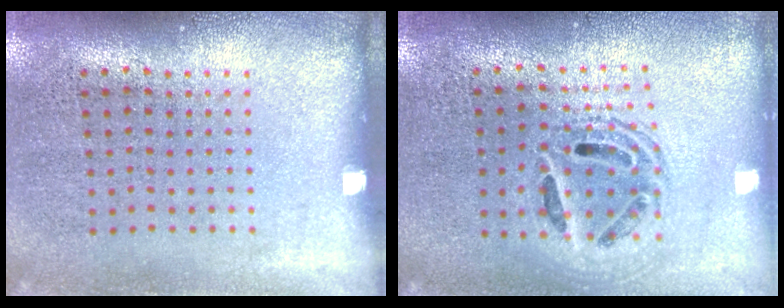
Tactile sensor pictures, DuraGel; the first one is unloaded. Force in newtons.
{"total": 1.6, "press": 1.4, "slide": 0.8}